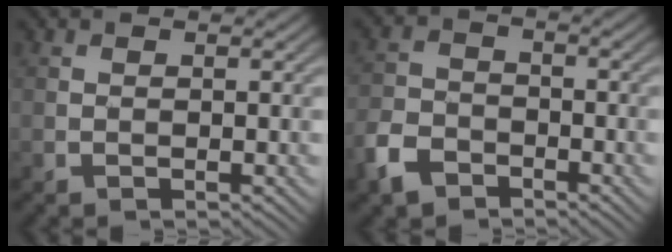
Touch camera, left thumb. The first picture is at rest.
{"total": 5.3, "force": [-3.6, 3.2, 2.1], "torque": [-0.058, -0.007, -0.082]}